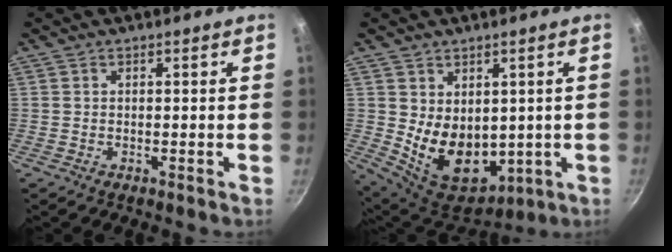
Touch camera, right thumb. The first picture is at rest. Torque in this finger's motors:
{"motor_torque": [-0.73, 0.83, -0.07, 0.19, 0.10]}